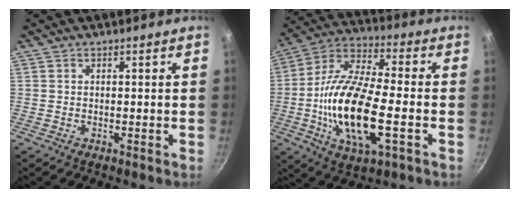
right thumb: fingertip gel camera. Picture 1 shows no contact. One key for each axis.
{"total": 20.0, "fx": -3.9, "fy": 7.5, "fz": 18.2, "tx": -0.351, "ty": 0.019, "tz": -0.086}